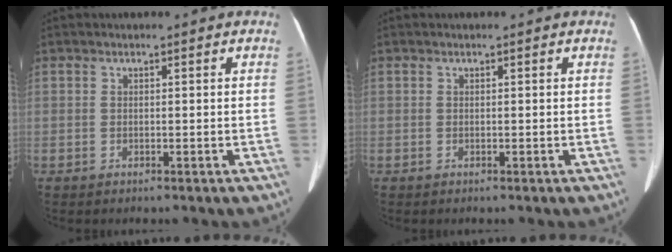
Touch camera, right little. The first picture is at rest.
{"total": 0.0}